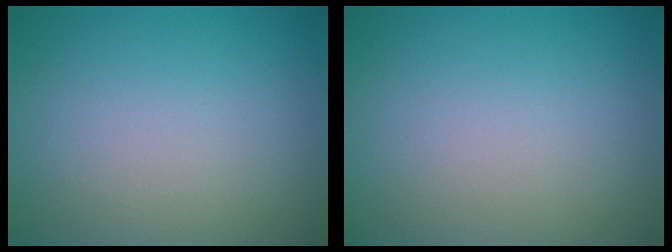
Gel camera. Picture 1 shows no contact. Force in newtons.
{"total": 0.0}